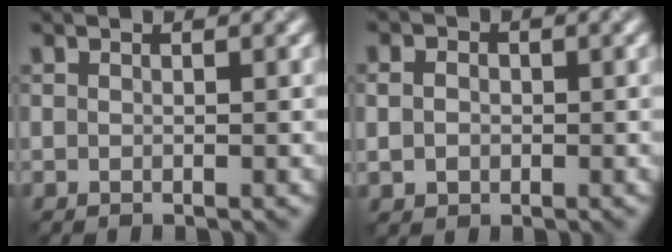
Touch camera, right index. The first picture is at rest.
{"total": 2.3, "force": [0.1, 2.0, 1.1], "torque": [-0.018, 0.004, -0.003]}